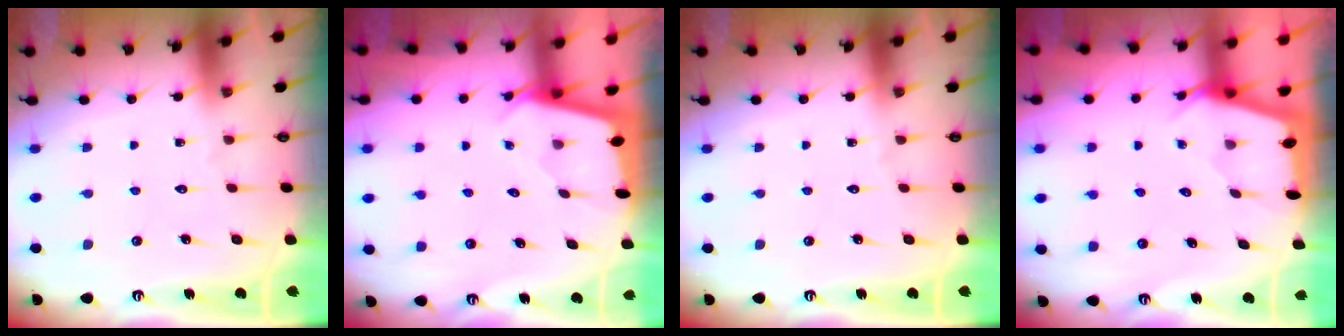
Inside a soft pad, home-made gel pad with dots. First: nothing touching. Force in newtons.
{"total": 1.8, "press": 1.8, "slide": 0.2}
{"total": 0.0}
{"total": 2.3, "press": 2.3, "slide": 0.3}